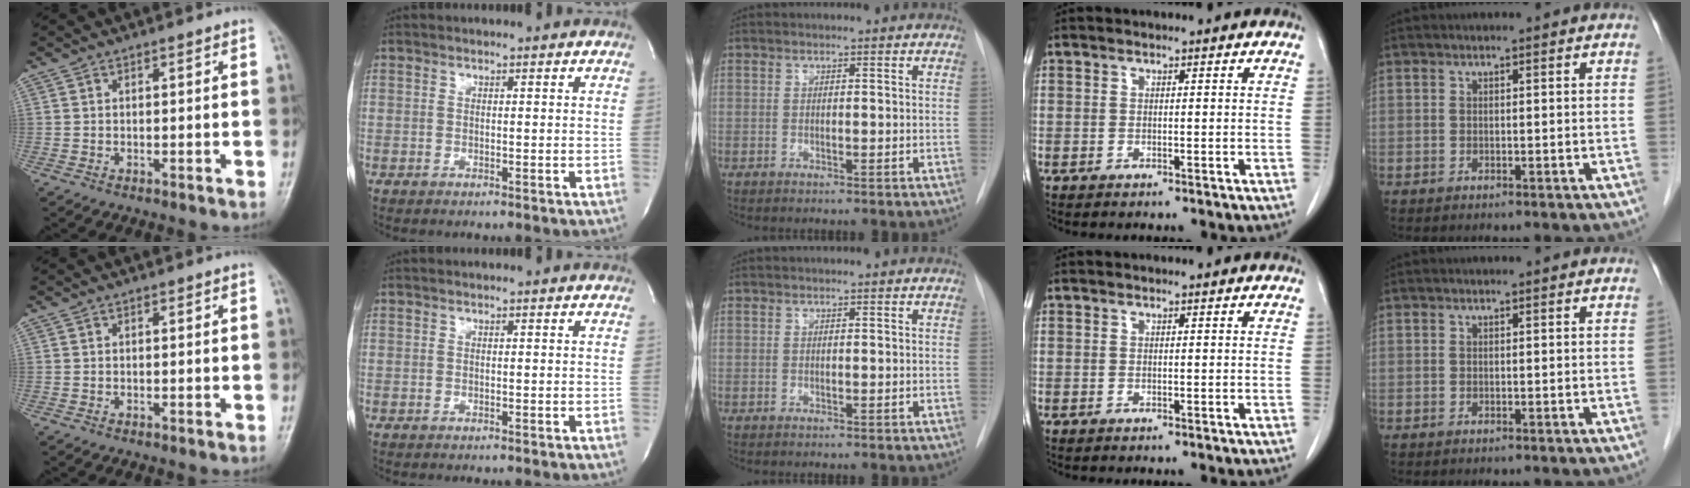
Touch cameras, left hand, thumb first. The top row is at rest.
{}